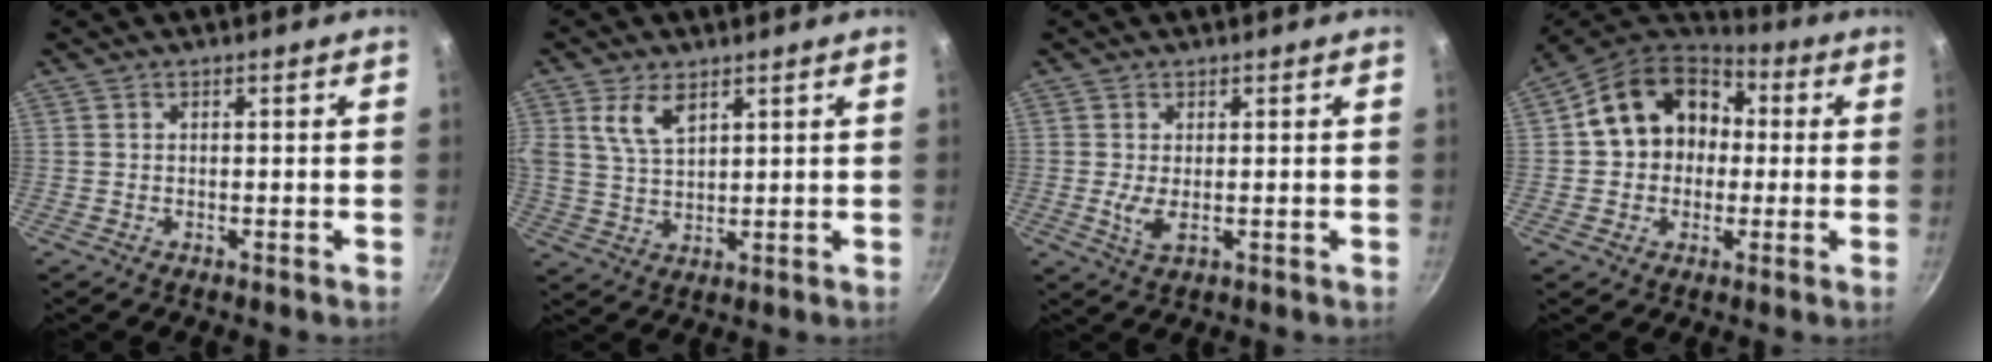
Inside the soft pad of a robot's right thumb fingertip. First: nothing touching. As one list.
[{"total": 6.5, "force": [3.3, 3.5, 4.4], "torque": [-0.078, -0.018, 0.068]}, {"total": 3.0, "force": [0.0, 1.2, 2.7], "torque": [-0.054, -0.009, 0.007]}, {"total": 15.9, "force": [1.9, 13.0, 9.0], "torque": [-0.116, 0.037, 0.021]}]